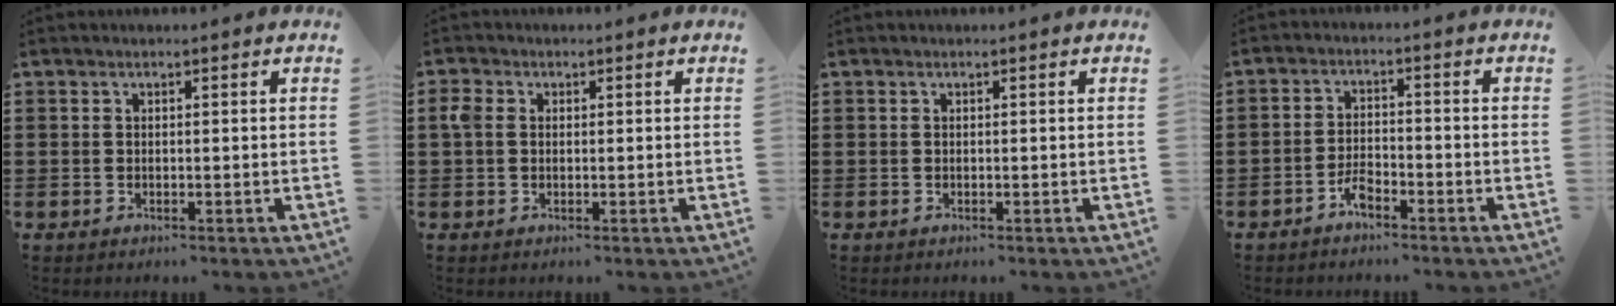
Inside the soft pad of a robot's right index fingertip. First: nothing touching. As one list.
[{"total": 2.2, "force": [0.3, 1.7, 1.3], "torque": [-0.038, 0.005, 0.001]}, {"total": 0.0}, {"total": 3.0, "force": [-2.5, 0.9, 1.5], "torque": [-0.038, 0.002, -0.050]}]